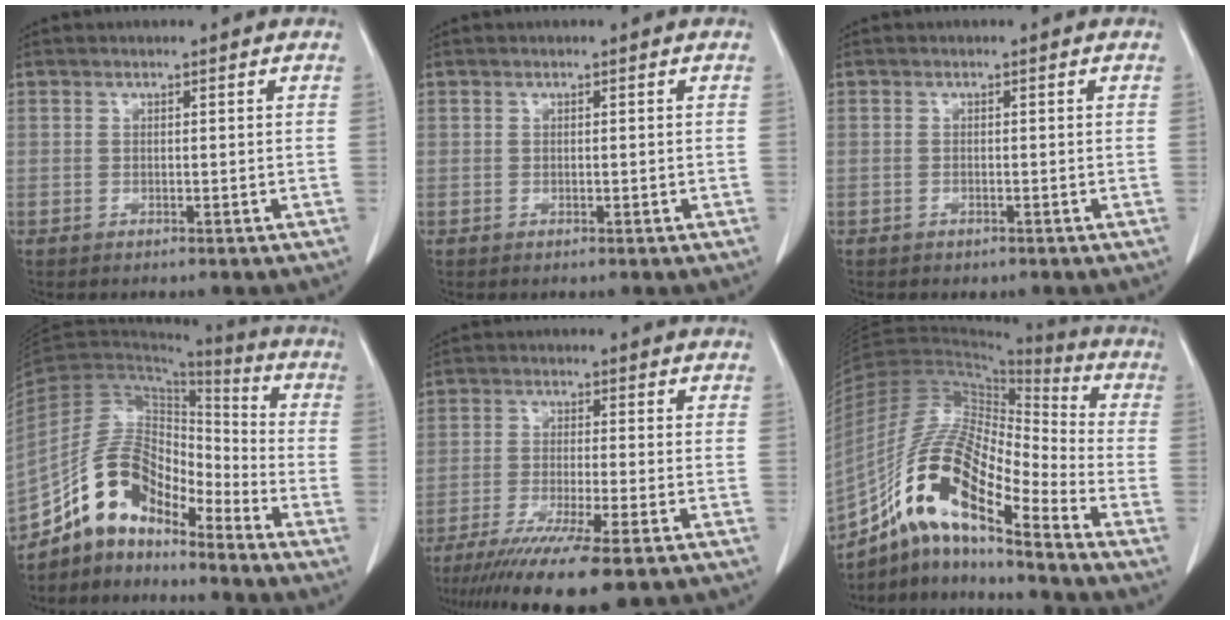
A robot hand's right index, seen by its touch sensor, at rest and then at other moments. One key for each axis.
{"total": 0.0}
{"total": 0.6, "fx": -0.4, "fy": 0.4, "fz": 0.2, "tx": -0.008, "ty": 0.000, "tz": -0.004}
{"total": 13.2, "fx": -10.4, "fy": 5.3, "fz": 6.0, "tx": -0.112, "ty": 0.049, "tz": -0.192}
{"total": 13.5, "fx": -9.7, "fy": 0.7, "fz": 9.4, "tx": -0.157, "ty": -0.039, "tz": -0.155}
{"total": 17.7, "fx": -10.3, "fy": 3.8, "fz": 13.9, "tx": -0.272, "ty": 0.019, "tz": -0.182}